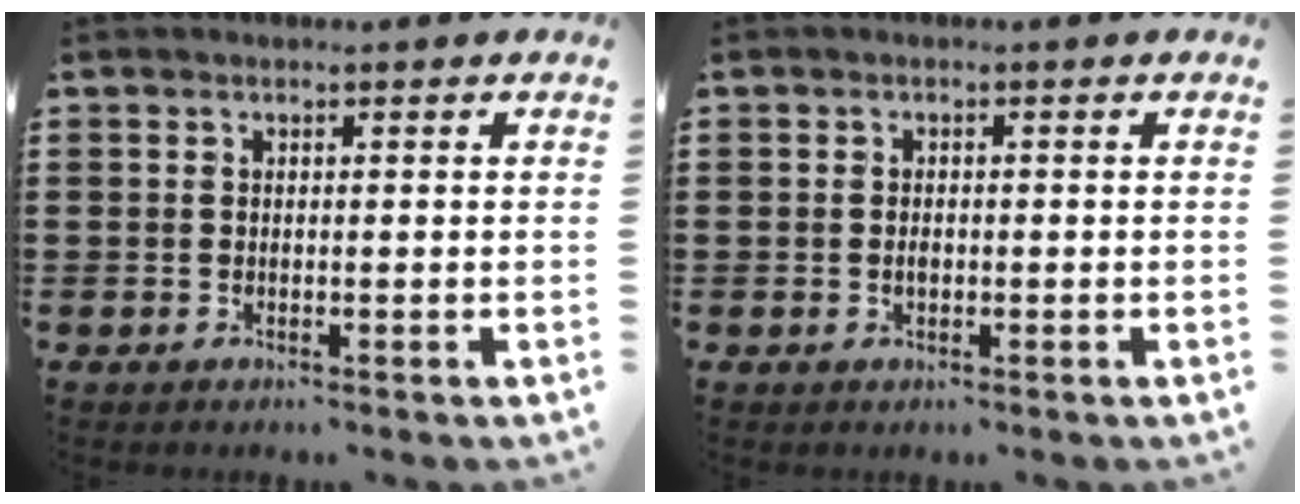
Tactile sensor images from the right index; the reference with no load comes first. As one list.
[{"total": 1.3, "force": [-0.2, 0.7, 1.1], "torque": [-0.023, -0.001, -0.003]}]